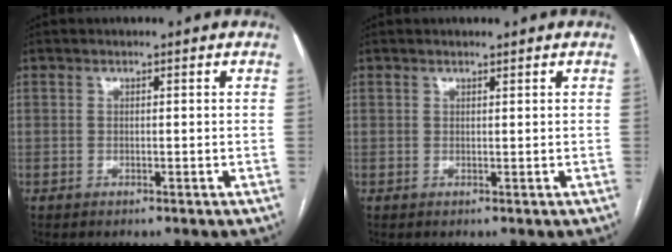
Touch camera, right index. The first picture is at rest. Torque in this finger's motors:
{"motor_torque": [0.03, 0.05, -0.01, 0.00]}